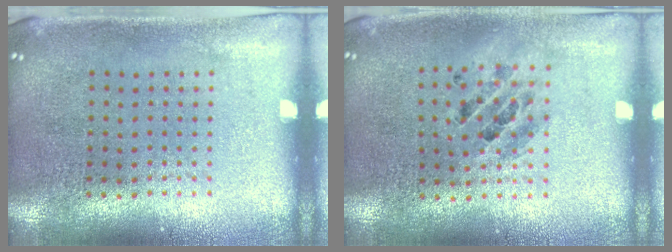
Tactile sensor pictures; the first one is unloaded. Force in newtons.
{"total": 1.1, "press": 1.0, "slide": 0.2}